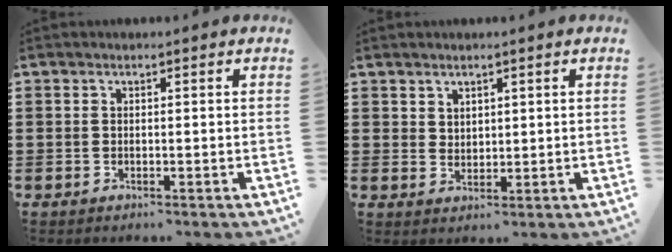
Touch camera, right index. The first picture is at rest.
{"total": 2.4, "force": [1.9, 1.4, 0.2], "torque": [-0.008, 0.005, 0.037]}